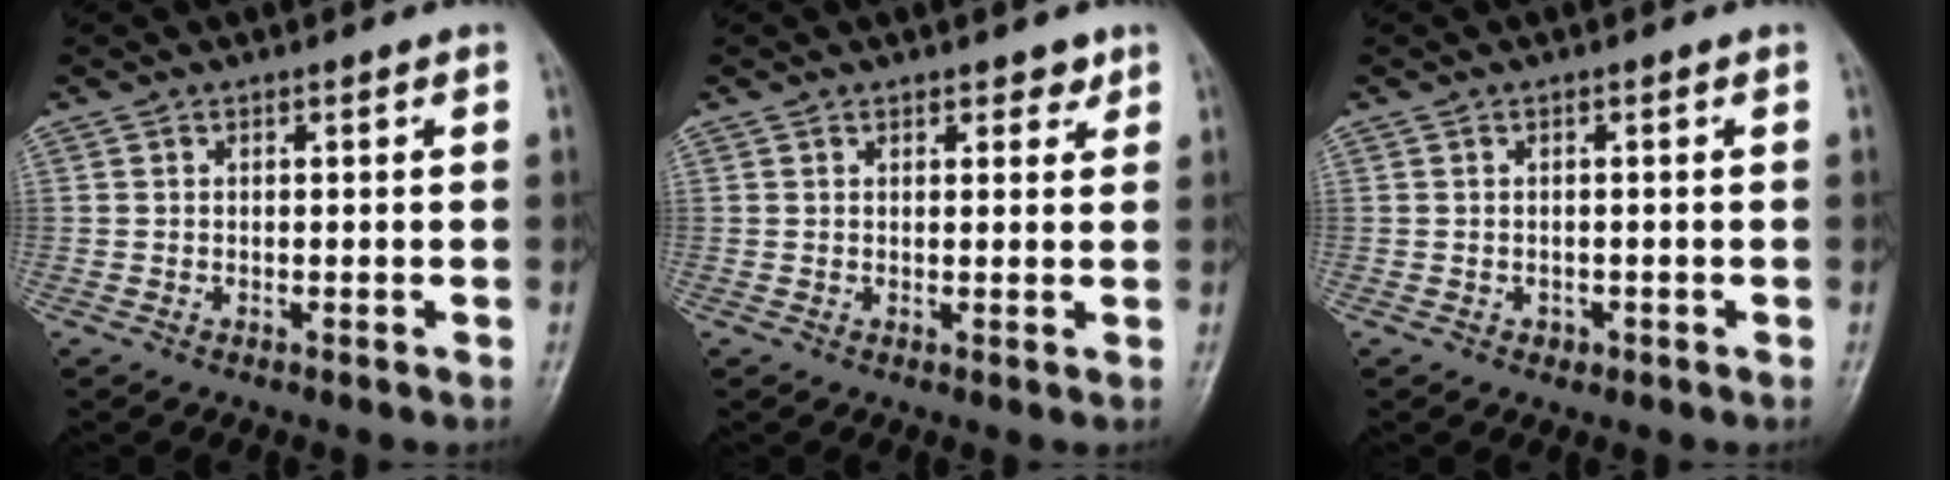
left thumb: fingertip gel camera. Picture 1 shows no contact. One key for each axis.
{"total": 2.2, "fx": 1.6, "fy": 1.2, "fz": 1.0, "tx": 0.002, "ty": -0.008, "tz": 0.018}
{"total": 1.1, "fx": -0.5, "fy": 0.9, "fz": 0.4, "tx": -0.002, "ty": 0.002, "tz": -0.005}